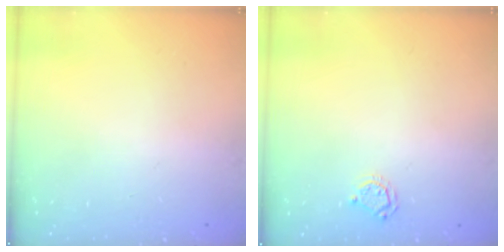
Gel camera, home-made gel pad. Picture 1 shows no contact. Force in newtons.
{"total": 4.1, "press": 4.1, "slide": 0.4}